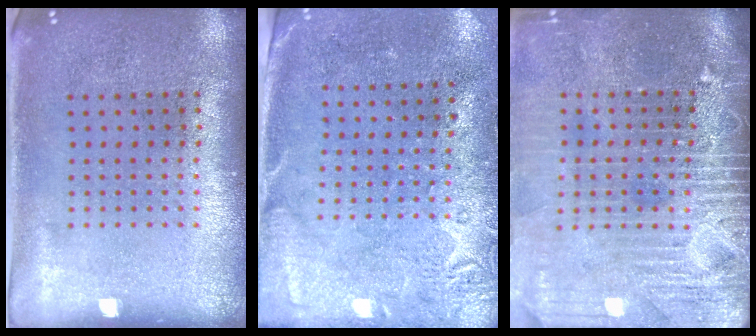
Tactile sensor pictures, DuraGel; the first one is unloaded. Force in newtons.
{"total": 2.7, "press": 2.2, "slide": 1.5}
{"total": 4.4, "press": 3.7, "slide": 2.3}